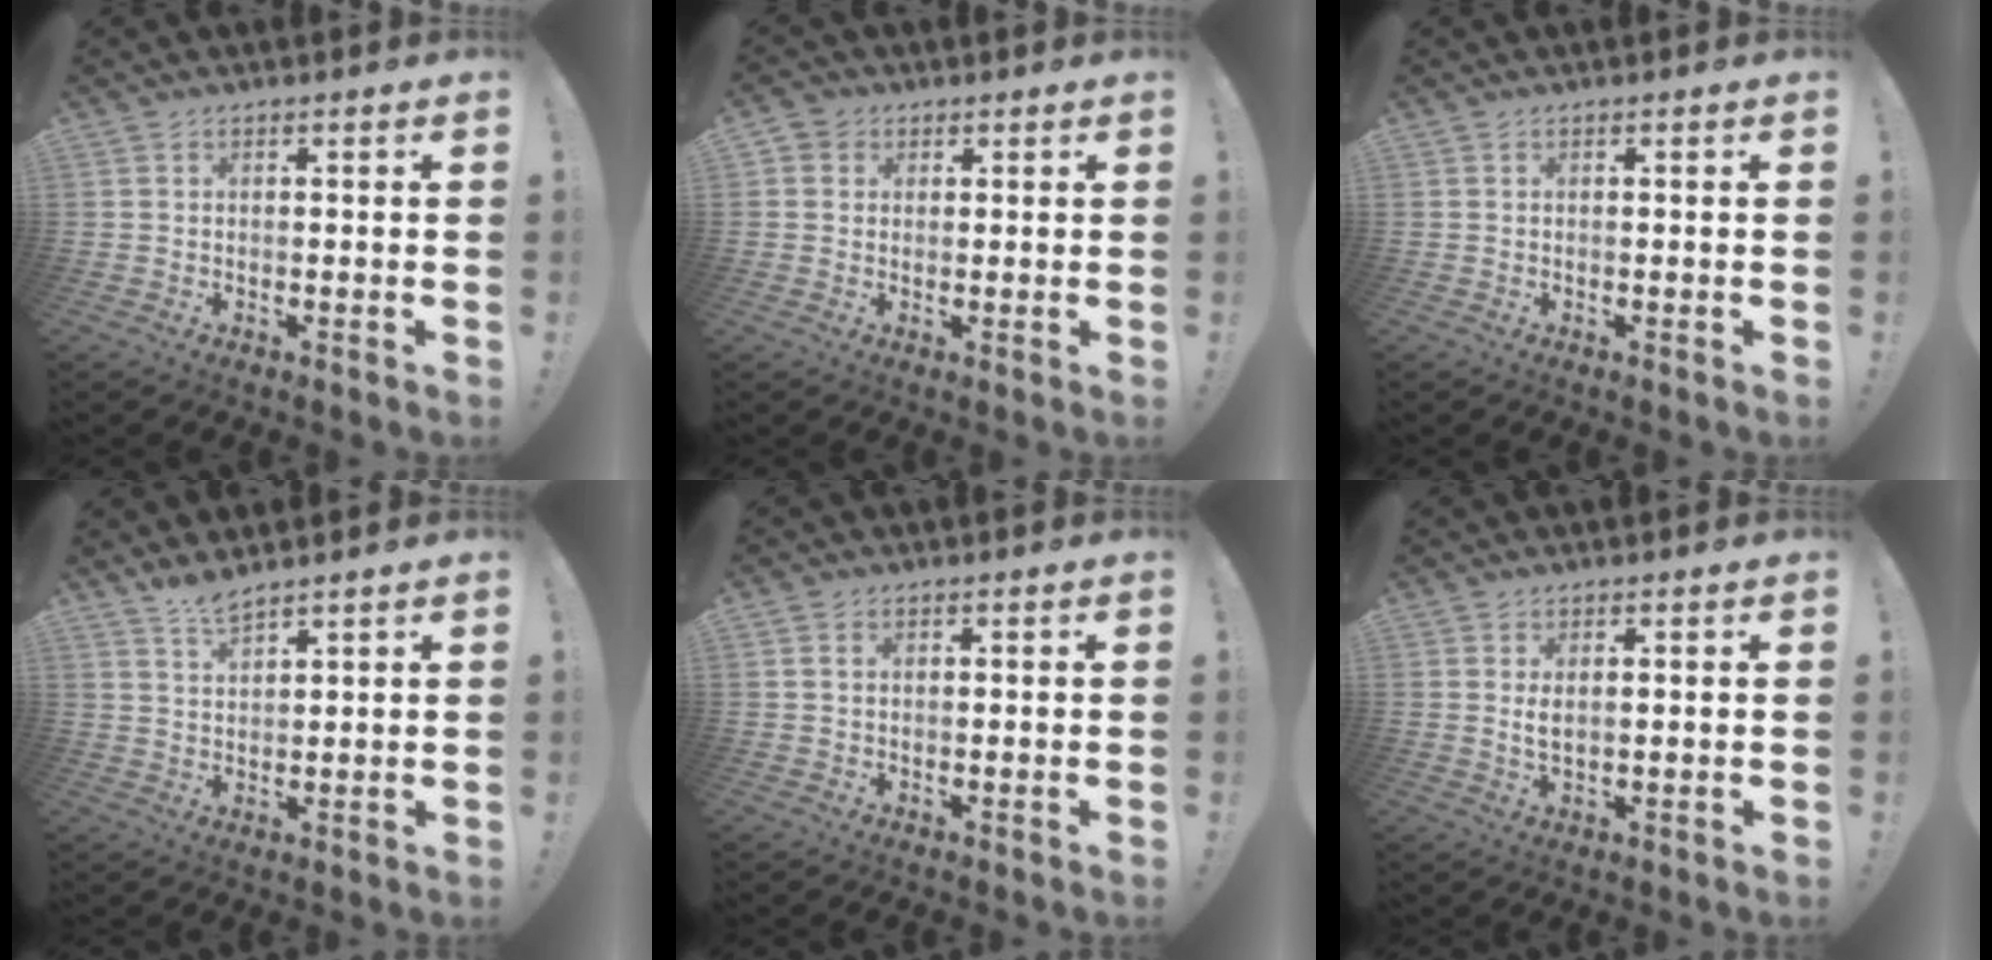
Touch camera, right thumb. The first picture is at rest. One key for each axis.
{"total": 3.1, "fx": 1.0, "fy": 2.9, "fz": 0.7, "tx": -0.013, "ty": 0.002, "tz": 0.020}
{"total": 0.0}
{"total": 4.5, "fx": 4.1, "fy": 0.5, "fz": 1.9, "tx": -0.031, "ty": -0.028, "tz": 0.072}
{"total": 1.3, "fx": 0.6, "fy": 0.9, "fz": 0.6, "tx": -0.009, "ty": 0.001, "tz": 0.010}
{"total": 2.9, "fx": 1.2, "fy": 1.2, "fz": 2.4, "tx": -0.027, "ty": -0.010, "tz": 0.017}